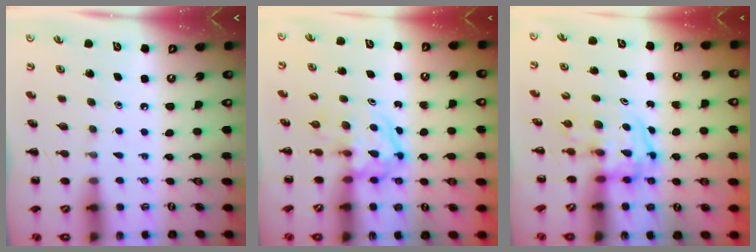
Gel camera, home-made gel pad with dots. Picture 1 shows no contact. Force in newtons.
{"total": 3.9, "press": 3.9, "slide": 0.5}
{"total": 3.7, "press": 3.6, "slide": 0.6}